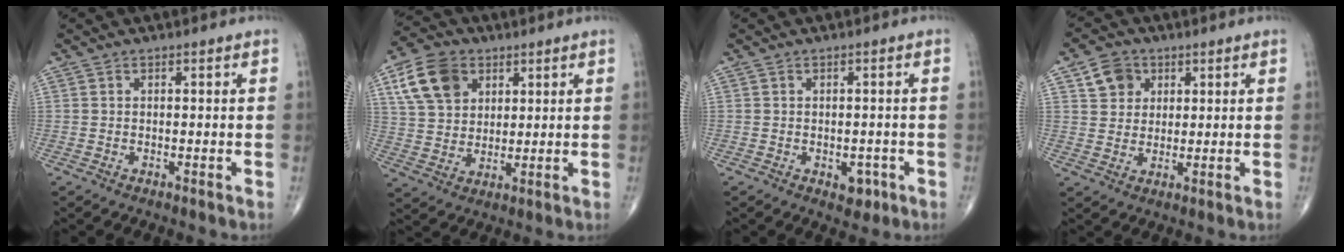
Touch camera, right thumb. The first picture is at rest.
{"total": 11.6, "force": [4.9, 8.4, 6.3], "torque": [-0.099, -0.007, 0.093]}
{"total": 3.0, "force": [-1.2, 2.0, 1.9], "torque": [-0.003, 0.003, -0.011]}
{"total": 5.9, "force": [2.5, 4.9, 2.1], "torque": [-0.011, -0.008, 0.043]}